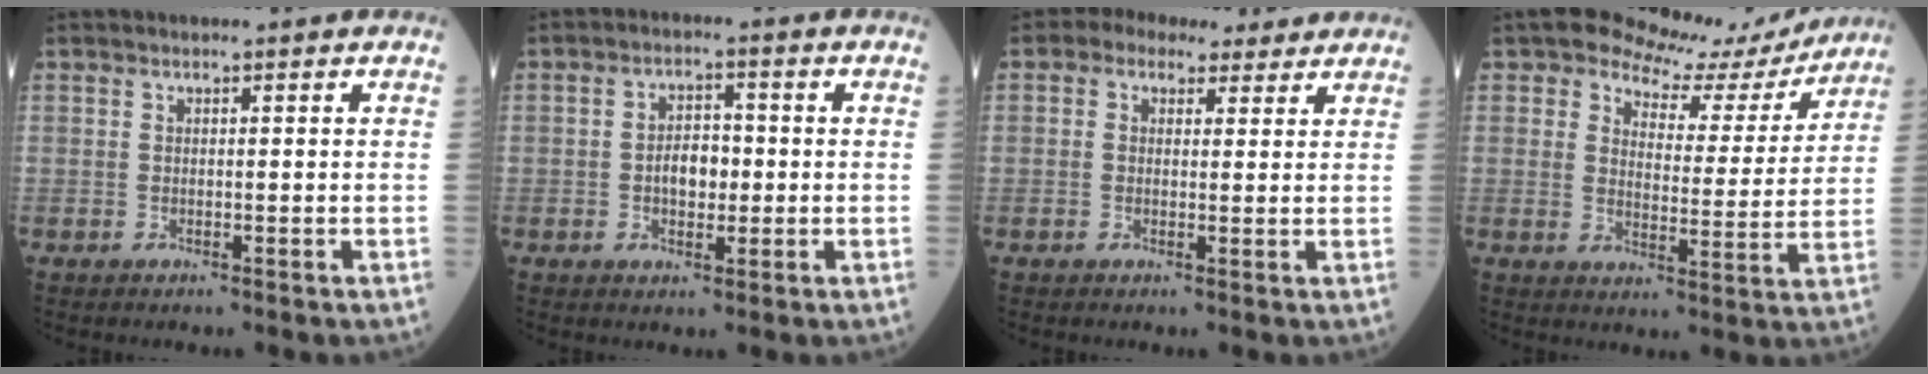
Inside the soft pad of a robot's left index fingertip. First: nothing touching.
{"total": 4.3, "force": [-1.2, 2.5, 3.3], "torque": [-0.055, 0.007, -0.025]}
{"total": 4.7, "force": [3.0, 3.2, 1.6], "torque": [-0.022, 0.028, 0.040]}
{"total": 10.6, "force": [9.3, 4.7, 2.0], "torque": [-0.017, -0.005, 0.105]}